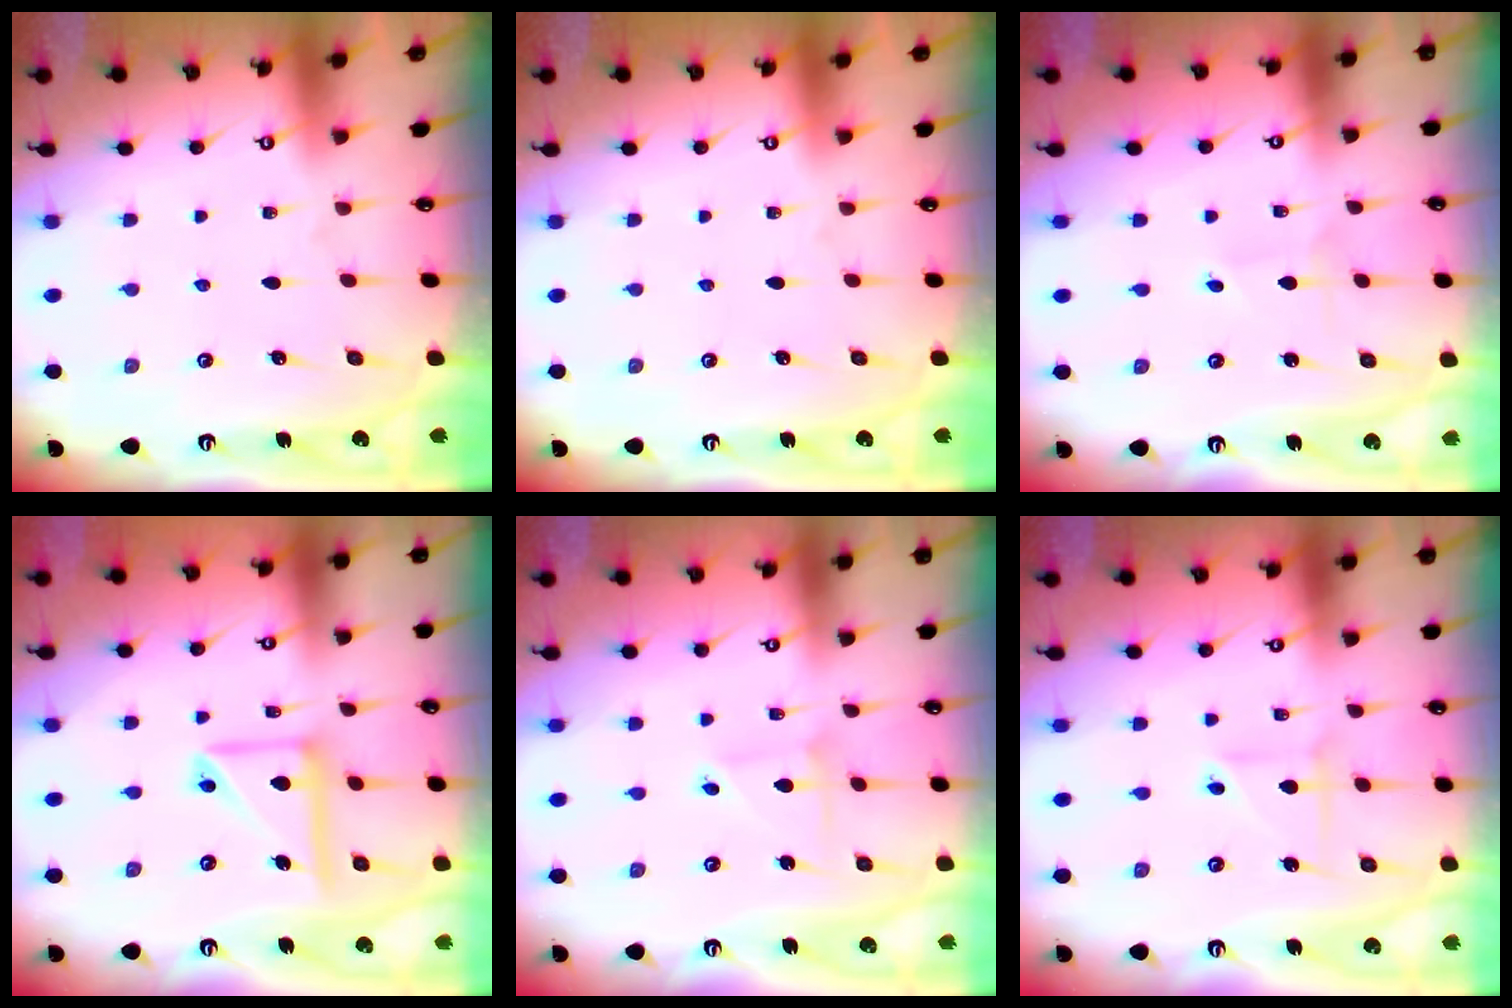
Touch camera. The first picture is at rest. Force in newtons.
{"total": 0.0}
{"total": 0.6, "press": 0.6, "slide": 0.1}
{"total": 13.3, "press": 13.3, "slide": 1.5}
{"total": 2.4, "press": 2.4, "slide": 0.2}
{"total": 2.7, "press": 2.7, "slide": 0.3}